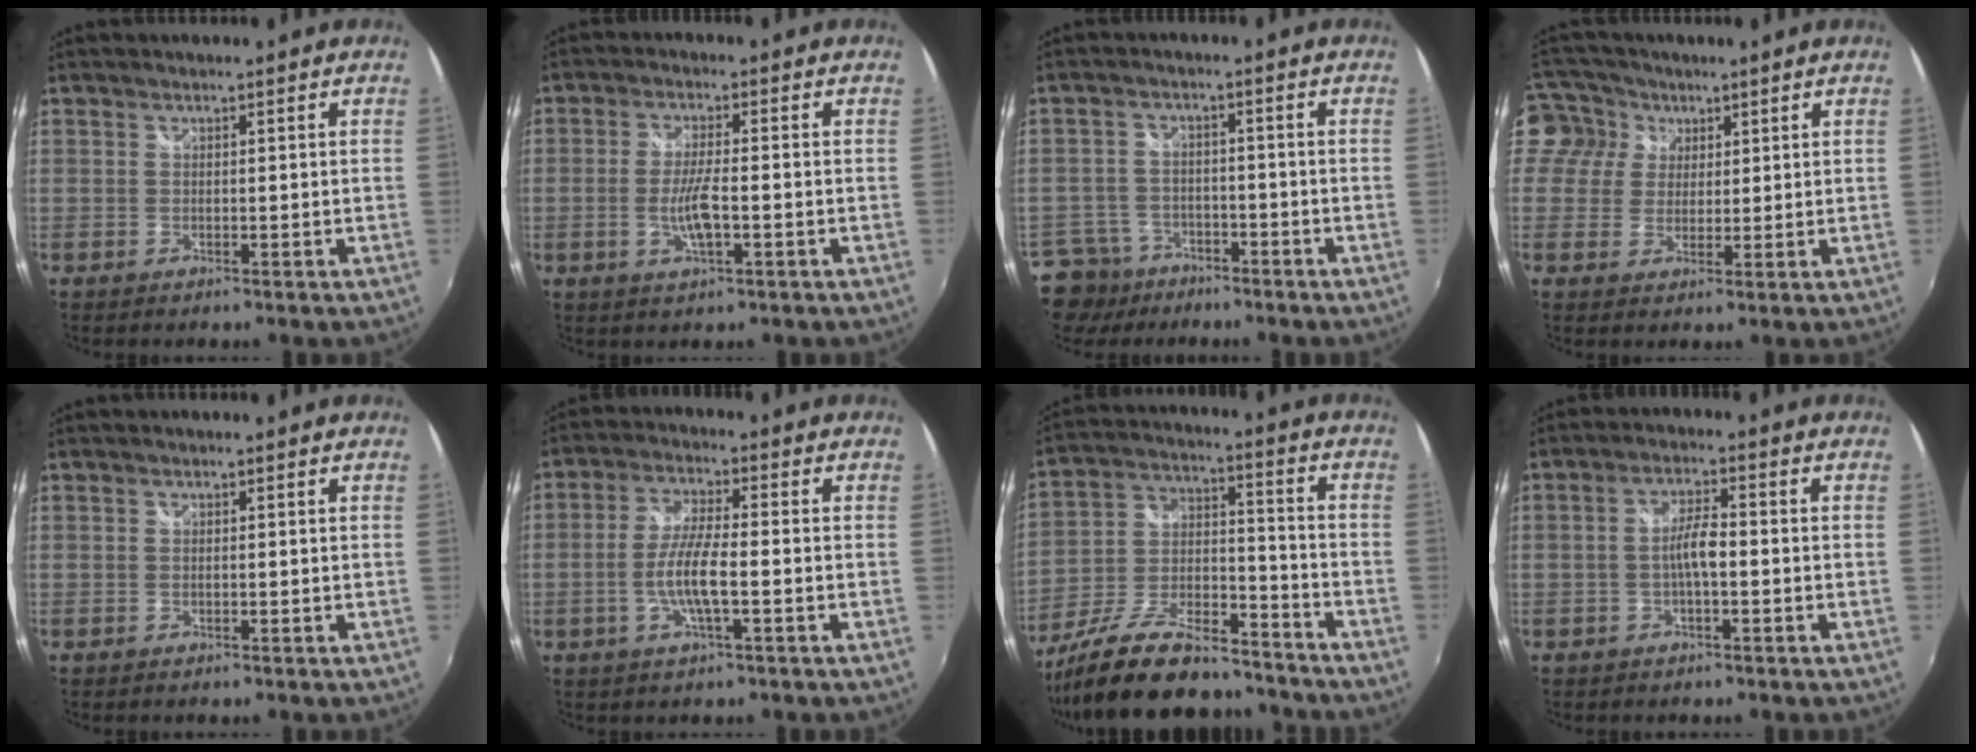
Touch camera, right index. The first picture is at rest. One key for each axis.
{"total": 5.7, "fx": -1.5, "fy": 1.1, "fz": 5.4, "tx": -0.107, "ty": -0.006, "tz": -0.028}
{"total": 7.6, "fx": -5.1, "fy": 5.6, "fz": 0.9, "tx": -0.044, "ty": 0.015, "tz": -0.087}
{"total": 9.7, "fx": 3.7, "fy": 8.6, "fz": 2.4, "tx": -0.073, "ty": 0.029, "tz": 0.059}
{"total": 0.0}
{"total": 7.3, "fx": -2.0, "fy": 1.0, "fz": 7.0, "tx": -0.141, "ty": -0.002, "tz": -0.040}
{"total": 22.9, "fx": -18.0, "fy": 7.7, "fz": 11.9, "tx": -0.231, "ty": -0.006, "tz": -0.286}
{"total": 3.9, "fx": -1.0, "fy": 0.8, "fz": 3.7, "tx": -0.071, "ty": 0.008, "tz": -0.019}